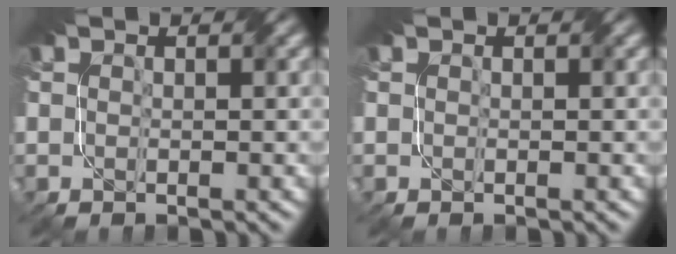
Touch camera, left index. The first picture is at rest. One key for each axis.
{"total": 0.0}